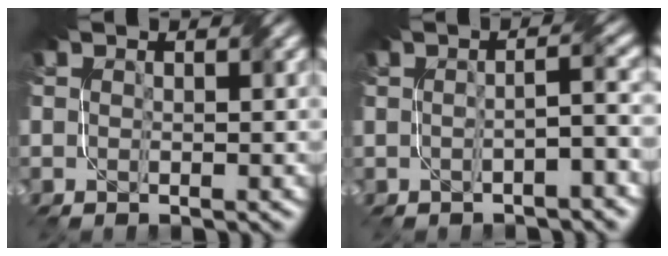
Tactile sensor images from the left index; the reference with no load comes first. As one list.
[{"total": 2.1, "force": [-0.9, 0.1, 1.9], "torque": [-0.024, 0.011, -0.021]}]